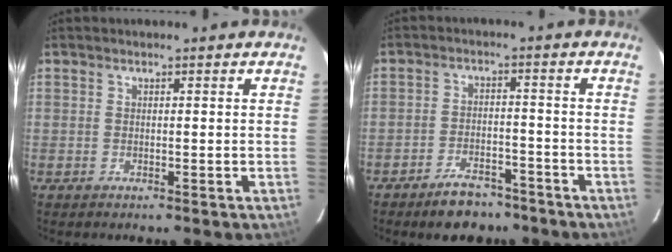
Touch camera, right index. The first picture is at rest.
{"total": 6.6, "force": [-5.2, 2.8, 2.9], "torque": [-0.053, 0.002, -0.081]}